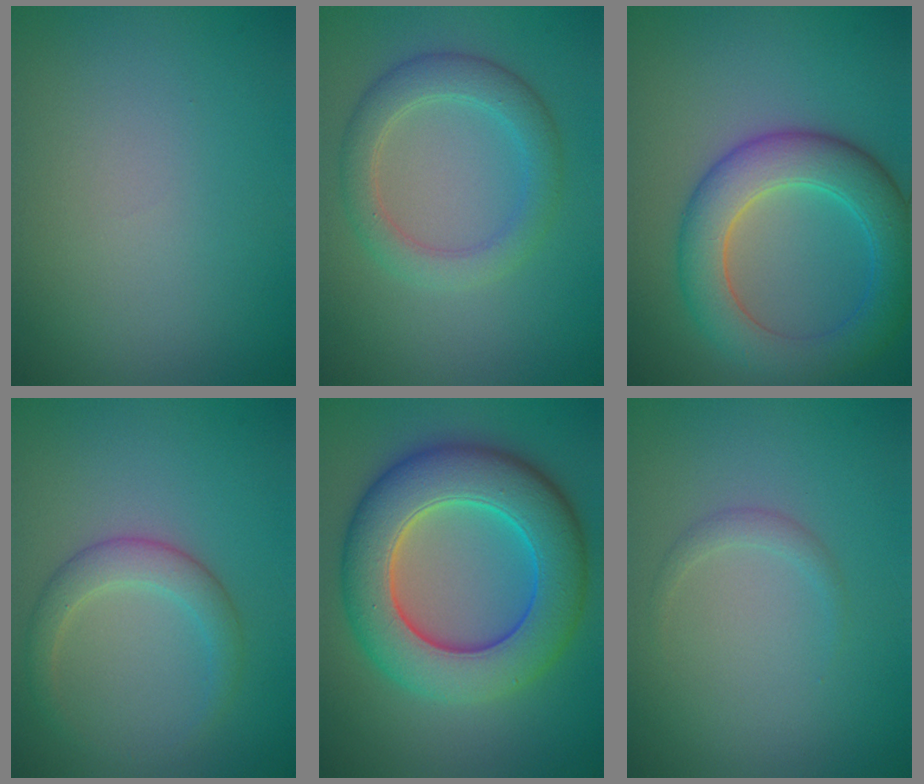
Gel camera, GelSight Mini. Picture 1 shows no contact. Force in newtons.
{"total": 3.5, "press": 3.5, "slide": 0.2}
{"total": 6.7, "press": 6.7, "slide": 0.3}
{"total": 2.6, "press": 2.6, "slide": 0.1}
{"total": 10.3, "press": 10.3, "slide": 0.3}
{"total": 0.5, "press": 0.5, "slide": 0.1}